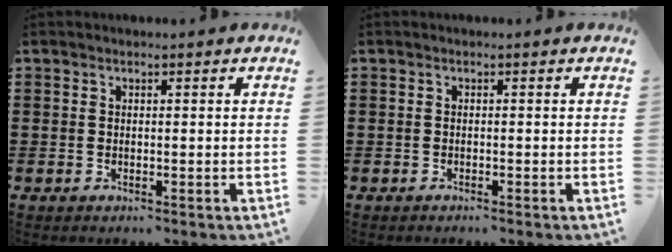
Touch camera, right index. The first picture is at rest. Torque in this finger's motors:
{"motor_torque": [-0.57, 0.80, -0.03, -0.01]}